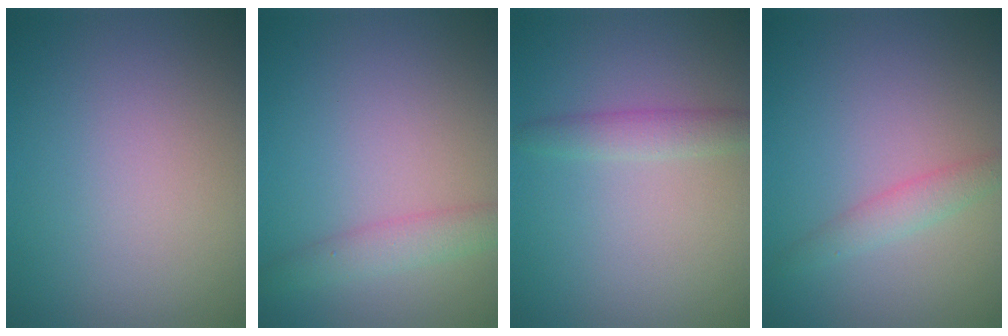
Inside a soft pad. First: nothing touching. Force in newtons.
{"total": 2.4, "press": 2.4, "slide": 0.1}
{"total": 1.9, "press": 1.9, "slide": 0.0}
{"total": 1.8, "press": 1.8, "slide": 0.1}